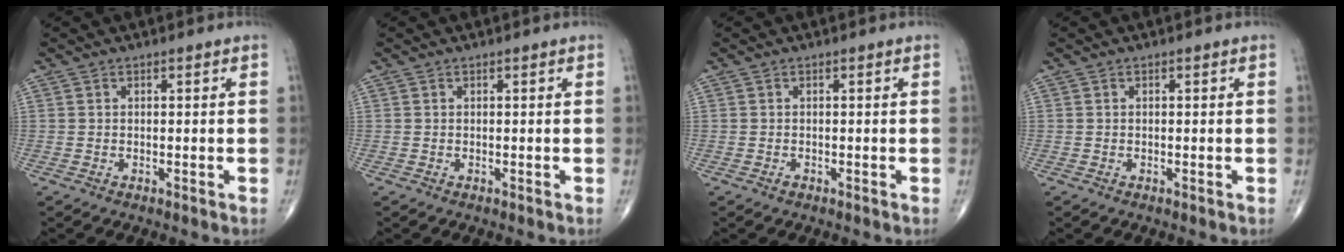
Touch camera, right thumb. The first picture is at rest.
{"total": 0.0}
{"total": 0.6, "force": [-0.4, 0.4, 0.2], "torque": [-0.003, 0.000, -0.008]}
{"total": 0.0}